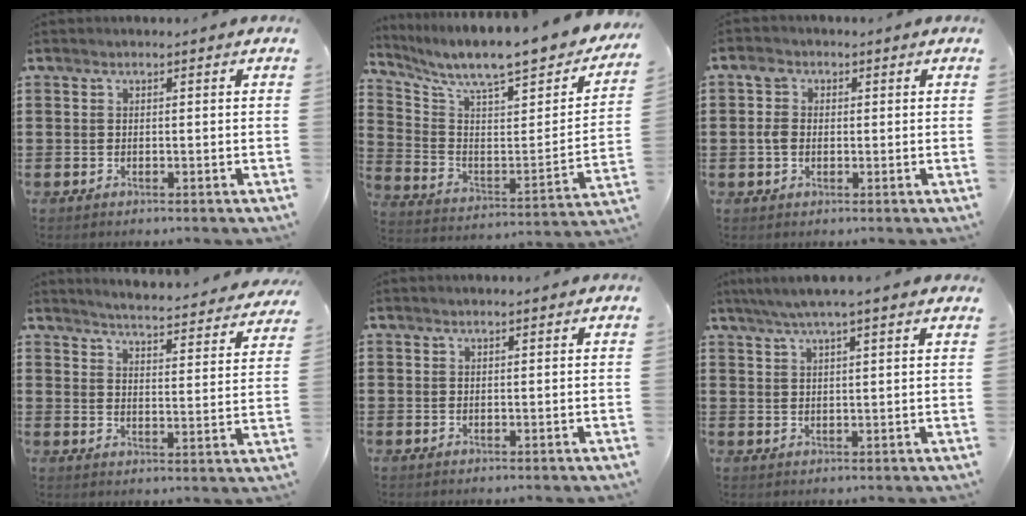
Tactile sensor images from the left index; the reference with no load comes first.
{"total": 8.6, "force": [7.4, 1.0, 4.1], "torque": [-0.098, -0.067, 0.119]}
{"total": 3.2, "force": [0.3, 2.8, 1.6], "torque": [-0.046, 0.008, 0.000]}
{"total": 3.9, "force": [3.8, -0.7, 0.8], "torque": [-0.028, -0.042, 0.057]}
{"total": 0.6, "force": [0.4, -0.1, 0.4], "torque": [-0.007, -0.001, 0.009]}
{"total": 4.2, "force": [3.3, -0.2, 2.6], "torque": [-0.059, -0.004, 0.059]}